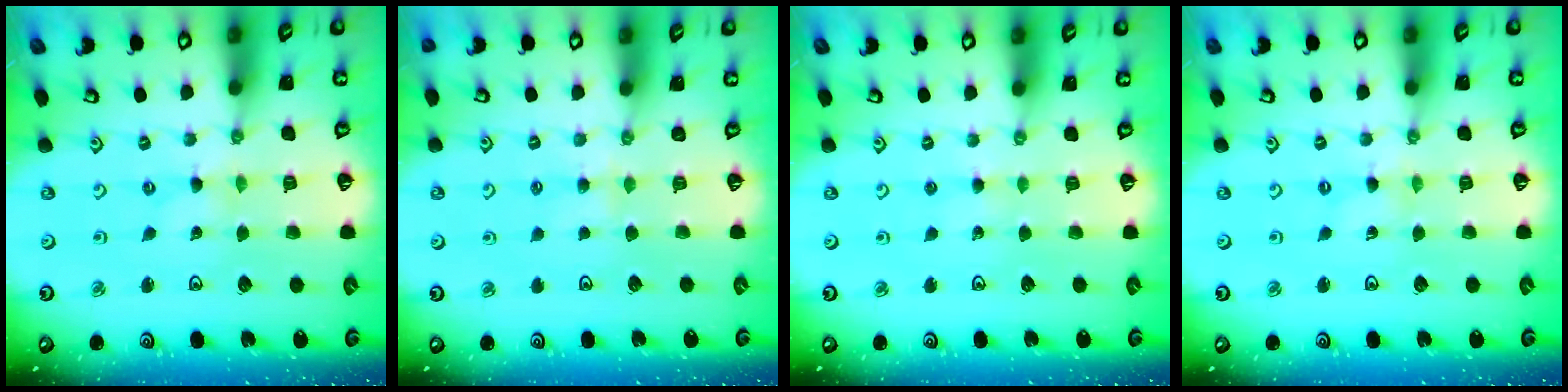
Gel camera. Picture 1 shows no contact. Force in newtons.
{"total": 2.5, "press": 2.5, "slide": 0.4}
{"total": 2.2, "press": 2.2, "slide": 0.2}
{"total": 0.0}